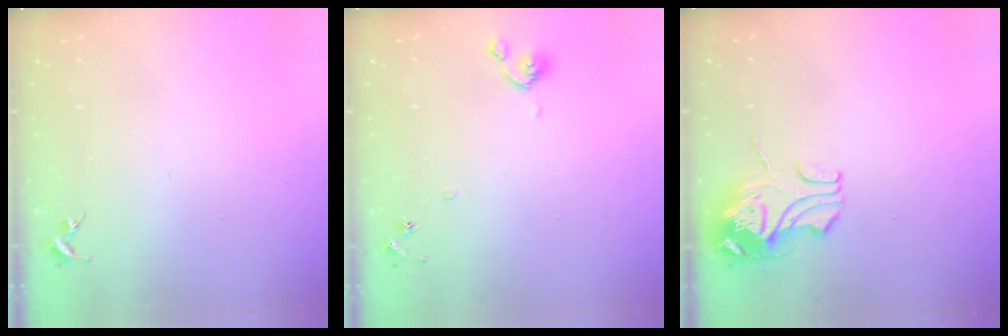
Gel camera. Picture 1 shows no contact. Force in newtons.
{"total": 6.9, "press": 6.9, "slide": 0.6}
{"total": 10.2, "press": 10.1, "slide": 1.3}